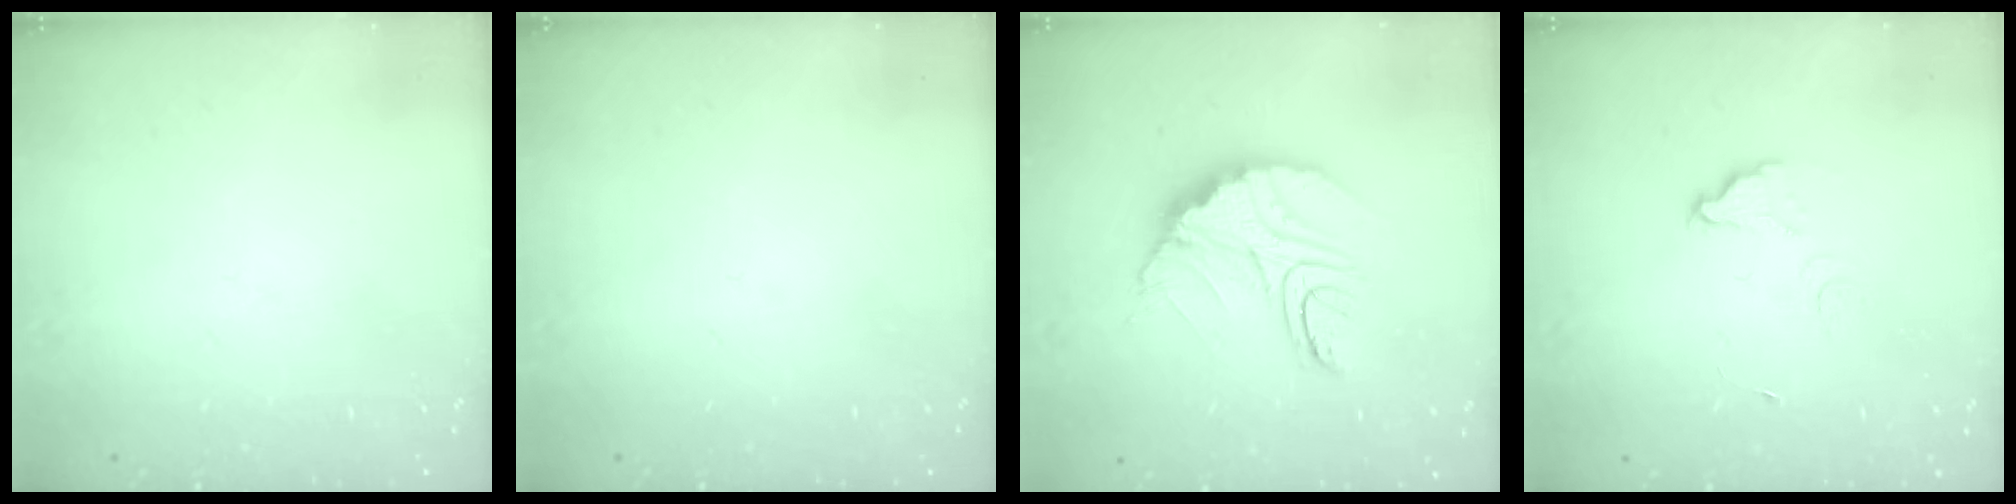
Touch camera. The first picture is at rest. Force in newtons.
{"total": 0.0}
{"total": 13.0, "press": 13.0, "slide": 0.8}
{"total": 3.7, "press": 3.7, "slide": 0.3}